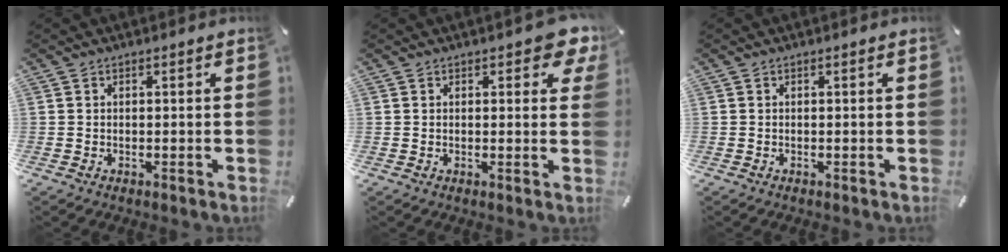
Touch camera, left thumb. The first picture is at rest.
{"total": 5.0, "force": [2.5, 2.6, 3.5], "torque": [-0.034, -0.007, 0.036]}
{"total": 0.0}